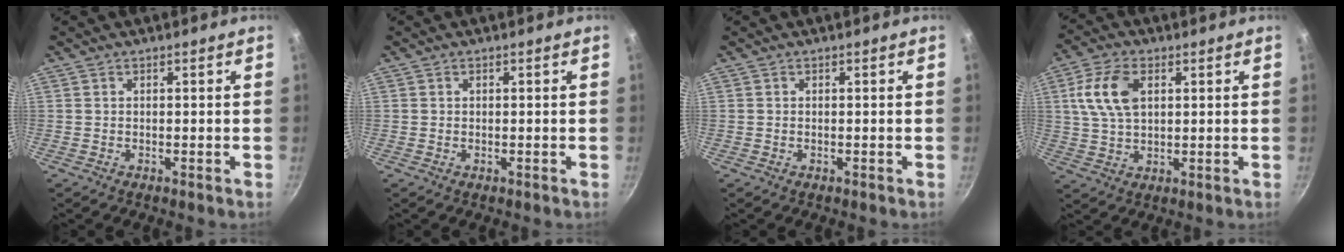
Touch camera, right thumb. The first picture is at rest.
{"total": 0.0}
{"total": 0.0}
{"total": 10.0, "force": [2.8, 5.9, 7.6], "torque": [-0.140, 0.003, 0.050]}